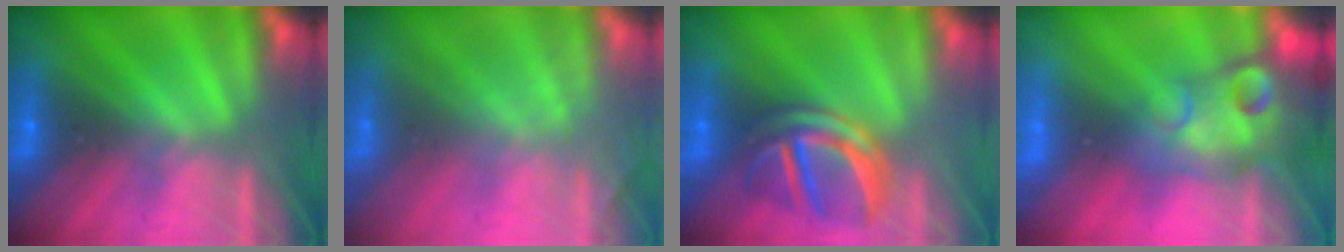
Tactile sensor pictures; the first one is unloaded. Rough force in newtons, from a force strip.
{"total": 1.8}
{"total": 4.5}
{"total": 7.2}